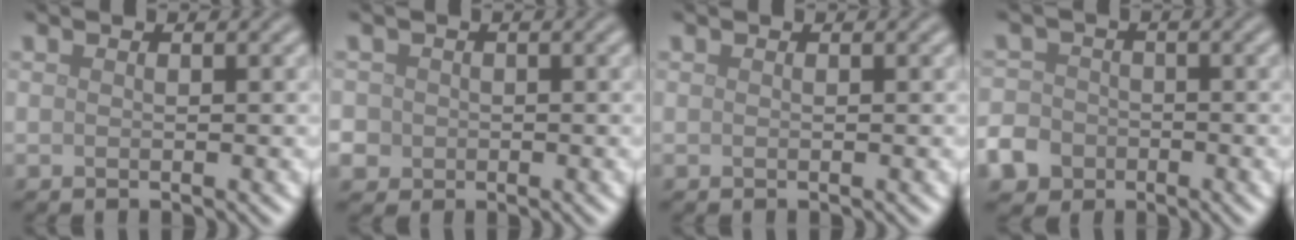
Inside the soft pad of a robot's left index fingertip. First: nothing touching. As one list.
[{"total": 4.2, "force": [-0.5, 3.9, 1.3], "torque": [-0.026, 0.012, -0.032]}, {"total": 0.0}, {"total": 6.1, "force": [-3.3, 4.9, 1.5], "torque": [-0.028, -0.018, -0.075]}]